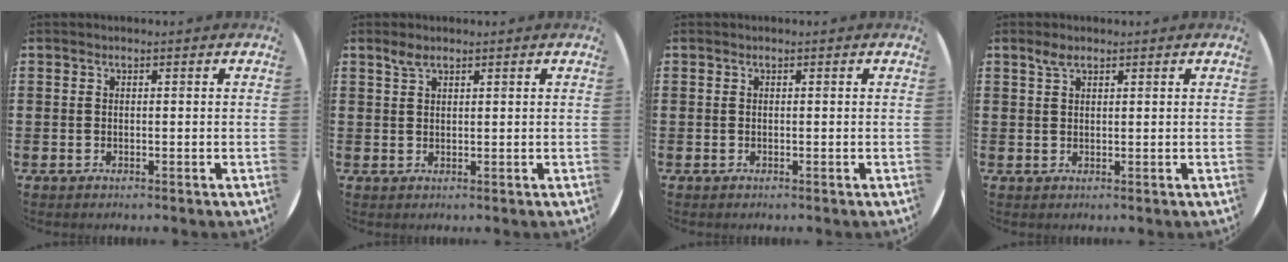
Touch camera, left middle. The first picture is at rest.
{"total": 1.7, "force": [1.3, 0.6, 0.9], "torque": [-0.020, 0.003, 0.023]}
{"total": 0.0}
{"total": 1.8, "force": [1.2, 0.7, 1.1], "torque": [-0.024, 0.004, 0.022]}